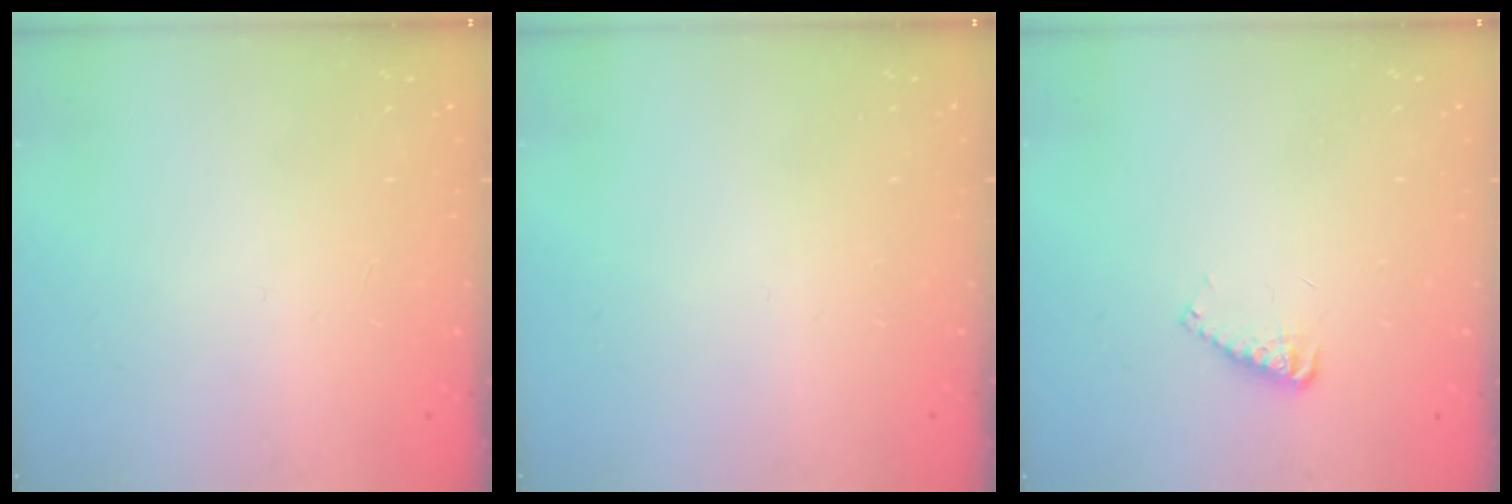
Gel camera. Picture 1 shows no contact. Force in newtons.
{"total": 0.0}
{"total": 3.6, "press": 3.5, "slide": 0.6}